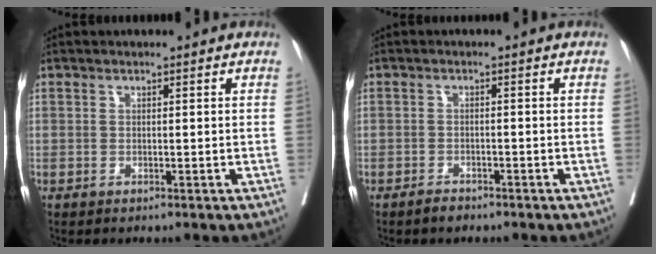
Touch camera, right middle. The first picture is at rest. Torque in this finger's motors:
{"motor_torque": [0.32, -0.32, 0.00, 0.01]}